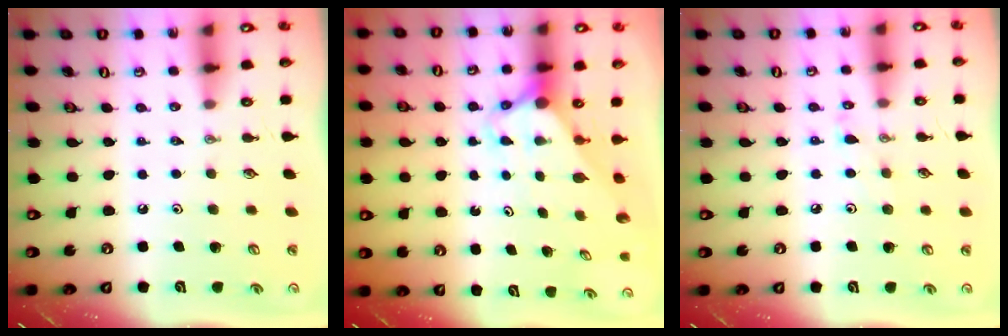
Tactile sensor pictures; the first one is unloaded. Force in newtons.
{"total": 2.7, "press": 2.7, "slide": 0.2}
{"total": 4.9, "press": 4.9, "slide": 0.5}